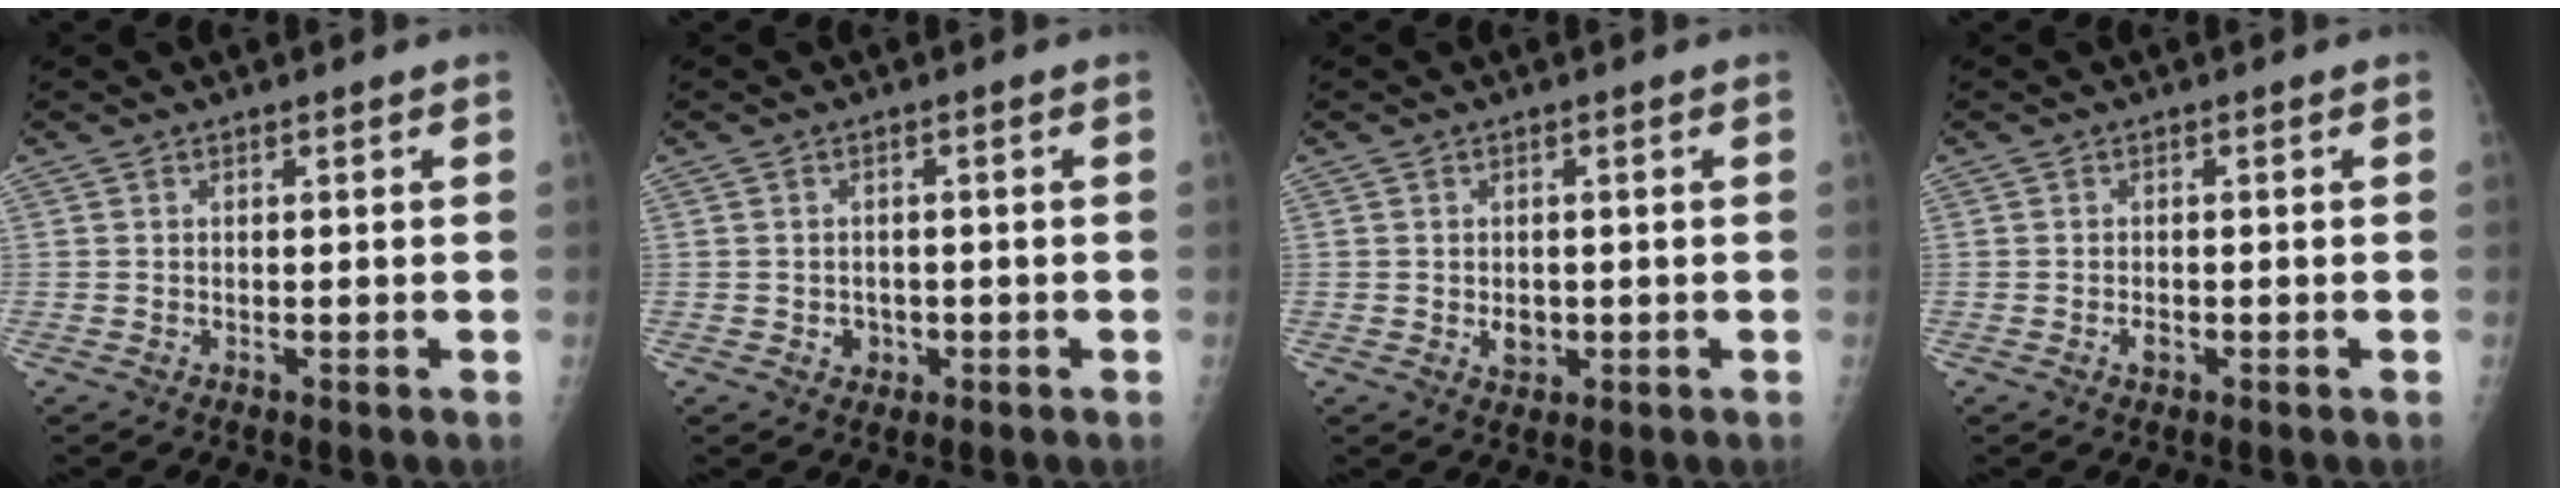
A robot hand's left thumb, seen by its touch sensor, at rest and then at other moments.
{"total": 2.4, "force": [-0.7, 2.1, 0.9], "torque": [-0.001, 0.005, -0.005]}
{"total": 2.7, "force": [-0.4, 2.1, 1.6], "torque": [-0.014, 0.000, 0.000]}
{"total": 1.4, "force": [-0.6, 0.9, 0.9], "torque": [-0.013, 0.001, -0.010]}